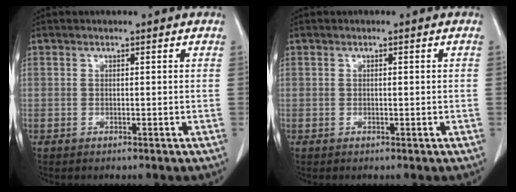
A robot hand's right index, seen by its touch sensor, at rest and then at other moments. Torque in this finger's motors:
{"motor_torque": [-0.12, 0.05, -0.02, -0.01]}